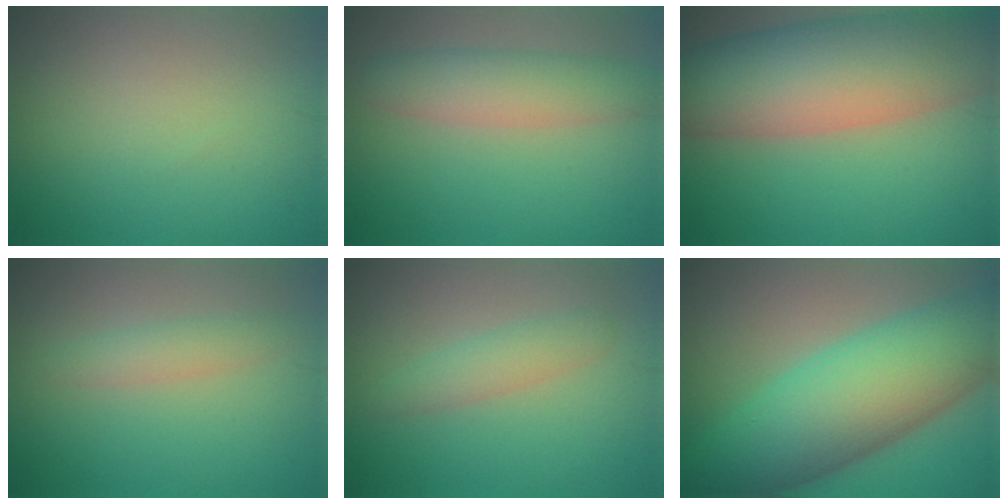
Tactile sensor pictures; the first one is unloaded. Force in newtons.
{"total": 4.0, "press": 4.0, "slide": 0.1}
{"total": 12.7, "press": 12.7, "slide": 0.7}
{"total": 1.9, "press": 1.9, "slide": 0.0}
{"total": 2.2, "press": 2.2, "slide": 0.1}
{"total": 12.2, "press": 12.2, "slide": 0.1}